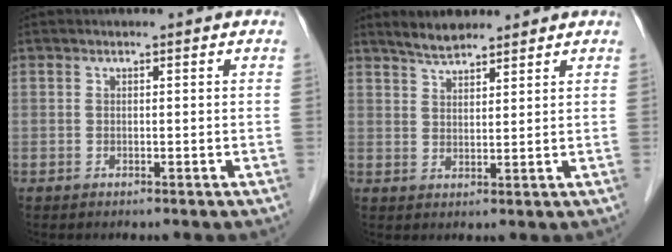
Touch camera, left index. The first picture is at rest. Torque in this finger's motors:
{"motor_torque": [0.11, -0.11, 0.01, 0.04]}